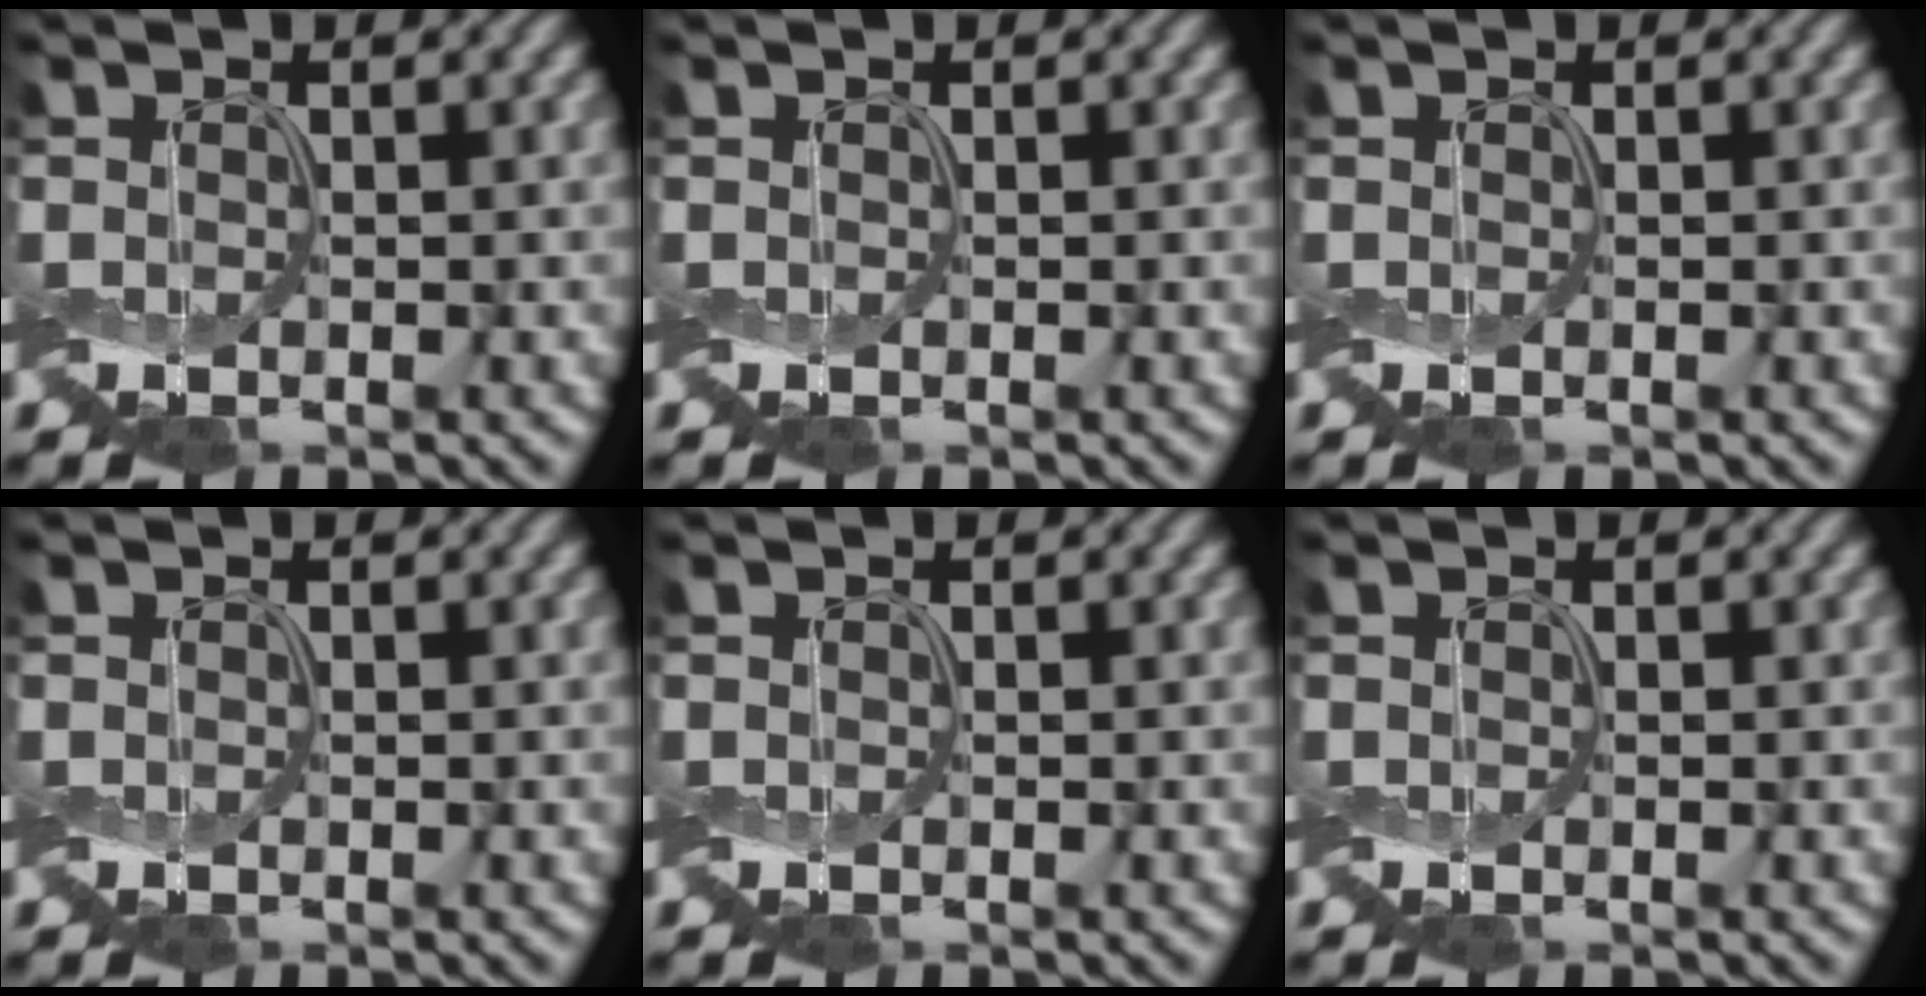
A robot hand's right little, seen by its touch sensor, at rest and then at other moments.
{"total": 0.0}
{"total": 0.0}
{"total": 0.0}
{"total": 0.0}
{"total": 0.0}